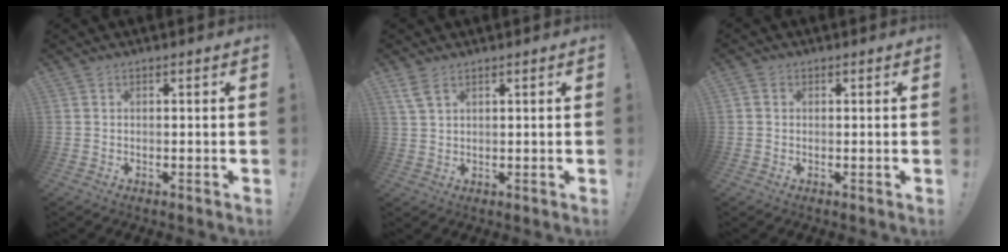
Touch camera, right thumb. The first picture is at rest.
{"total": 4.4, "force": [2.8, 1.9, 2.8], "torque": [-0.053, -0.008, 0.056]}
{"total": 1.3, "force": [0.2, 1.2, 0.5], "torque": [-0.013, 0.005, 0.005]}